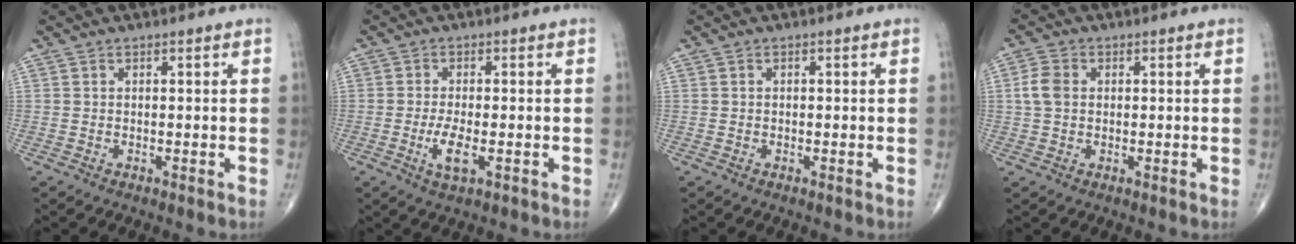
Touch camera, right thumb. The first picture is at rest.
{"total": 4.5, "force": [-1.3, 1.6, 4.0], "torque": [-0.080, -0.006, -0.021]}
{"total": 0.0}
{"total": 4.0, "force": [0.5, 3.0, 2.7], "torque": [-0.059, 0.008, 0.005]}